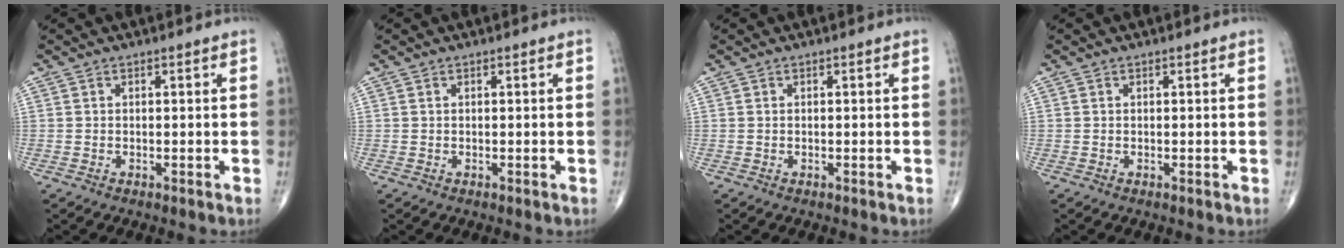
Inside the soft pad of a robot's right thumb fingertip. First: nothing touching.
{"total": 0.0}
{"total": 0.0}
{"total": 0.0}